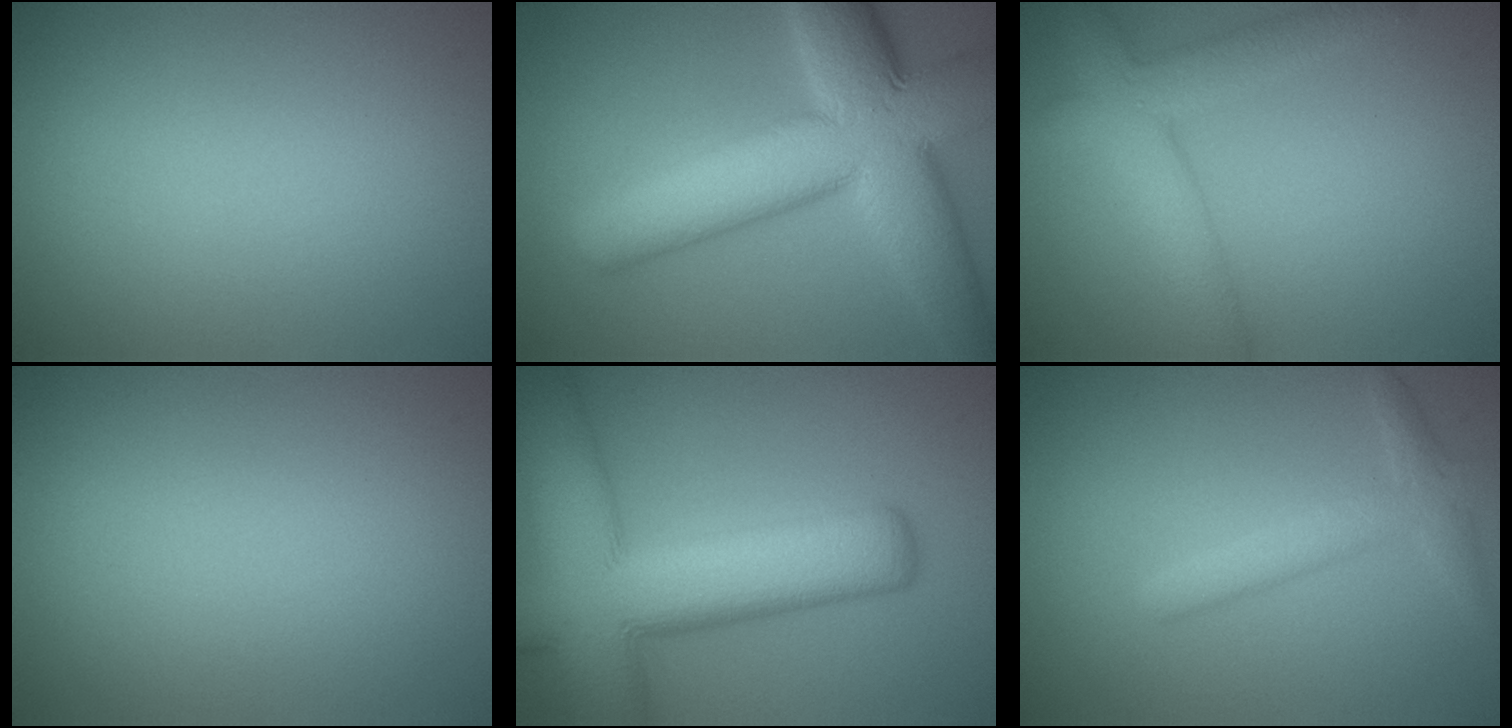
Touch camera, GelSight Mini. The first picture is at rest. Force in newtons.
{"total": 12.5, "press": 12.5, "slide": 0.7}
{"total": 4.7, "press": 4.6, "slide": 0.4}
{"total": 0.0}
{"total": 12.9, "press": 12.9, "slide": 0.8}
{"total": 2.5, "press": 2.5, "slide": 0.1}